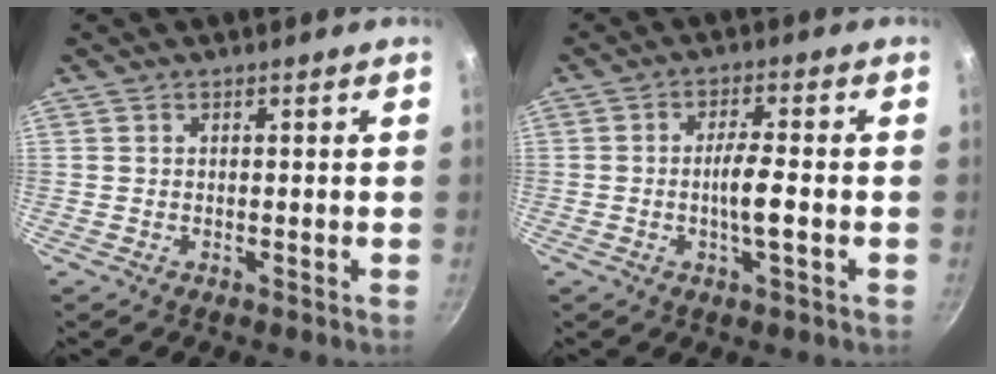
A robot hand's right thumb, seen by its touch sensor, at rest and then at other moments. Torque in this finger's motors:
{"motor_torque": [2.29, 1.62, 1.84, -0.87, 0.54]}